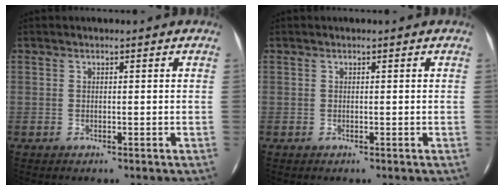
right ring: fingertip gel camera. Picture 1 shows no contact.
{"total": 0.0}